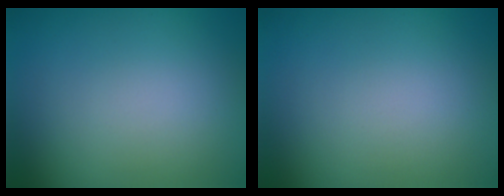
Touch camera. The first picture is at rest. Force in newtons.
{"total": 0.0}